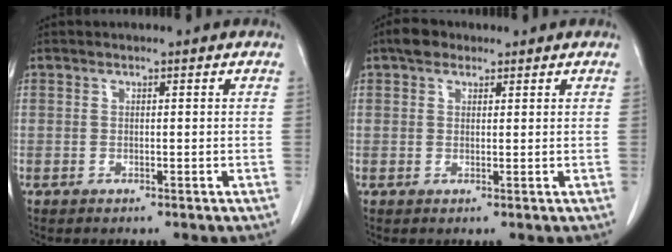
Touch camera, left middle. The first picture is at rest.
{"total": 2.6, "force": [1.8, 1.6, 1.1], "torque": [-0.022, 0.014, 0.028]}